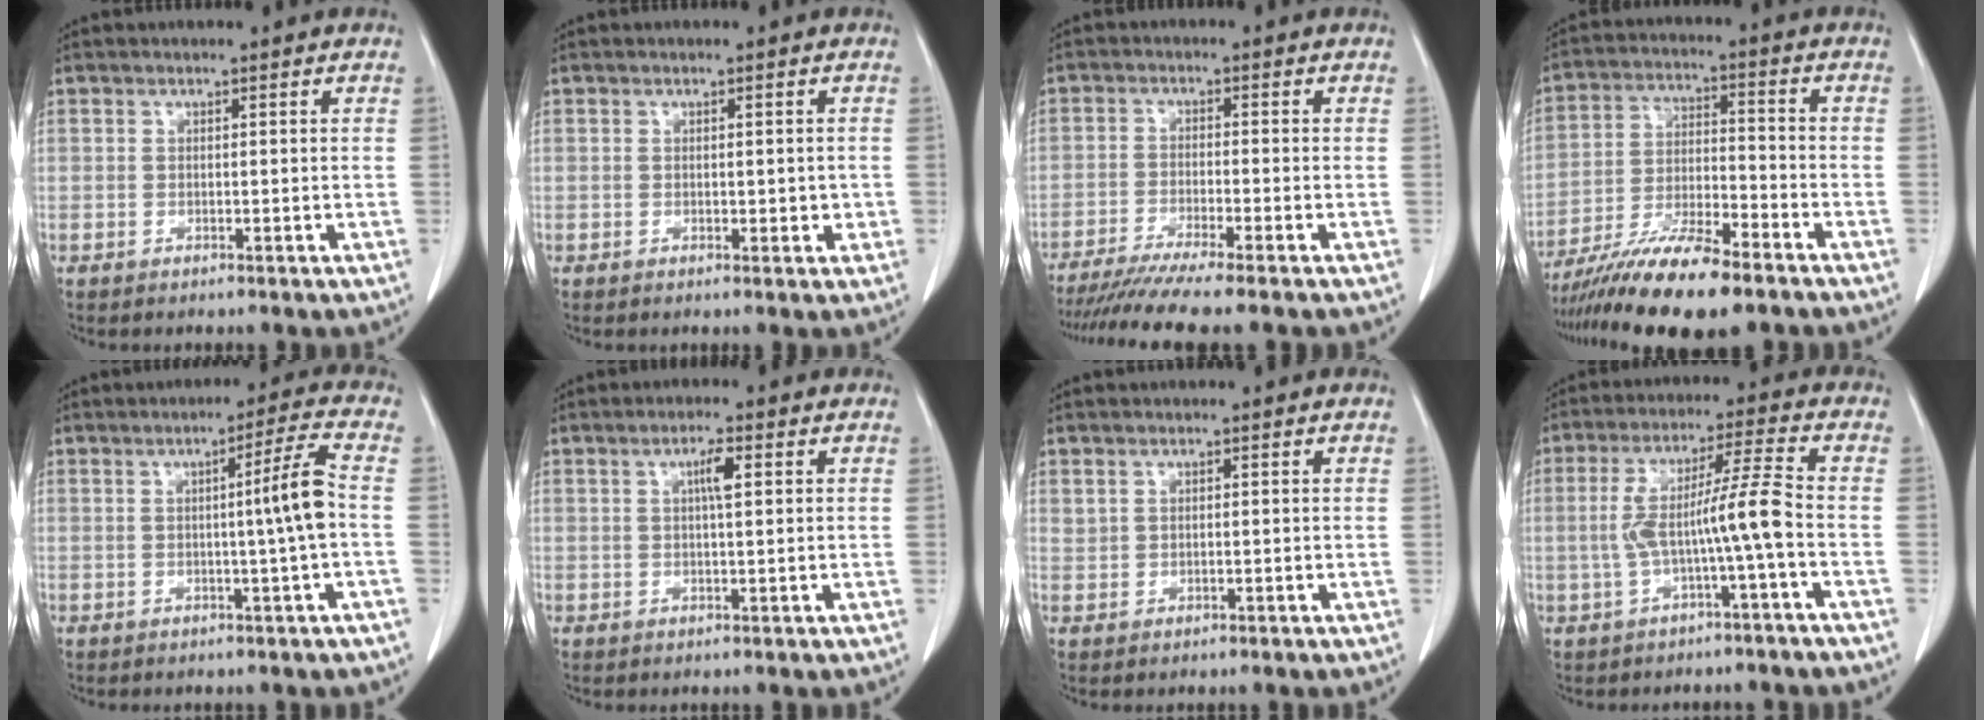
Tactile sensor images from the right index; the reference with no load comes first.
{"total": 2.0, "force": [-0.1, 1.3, 1.6], "torque": [-0.019, 0.002, 0.004]}
{"total": 10.3, "force": [-8.8, -1.2, 5.4], "torque": [-0.069, -0.028, -0.138]}
{"total": 13.9, "force": [-10.6, 2.1, 8.8], "torque": [-0.162, -0.019, -0.185]}
{"total": 6.0, "force": [-0.3, -1.5, 5.8], "torque": [-0.085, 0.003, -0.004]}
{"total": 2.7, "force": [0.8, 0.2, 2.6], "torque": [-0.047, 0.002, 0.014]}
{"total": 0.9, "force": [0.7, 0.4, 0.2], "torque": [0.000, 0.000, 0.014]}
{"total": 8.4, "force": [-1.7, -0.6, 8.2], "torque": [-0.159, 0.025, -0.025]}